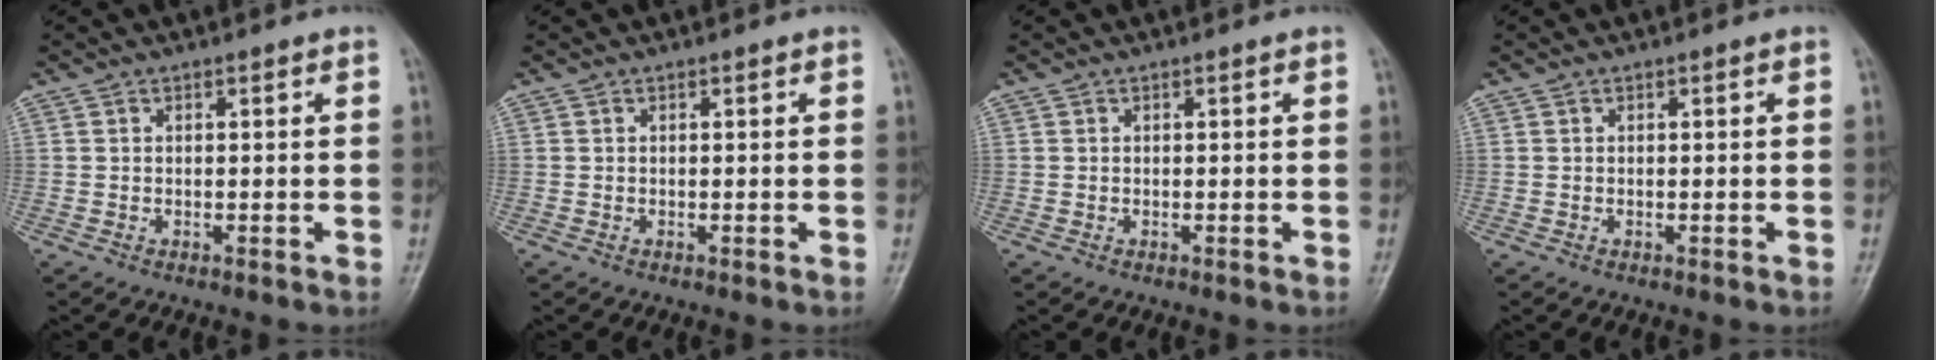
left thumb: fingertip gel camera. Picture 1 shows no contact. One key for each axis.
{"total": 0.0}
{"total": 0.0}
{"total": 0.0}